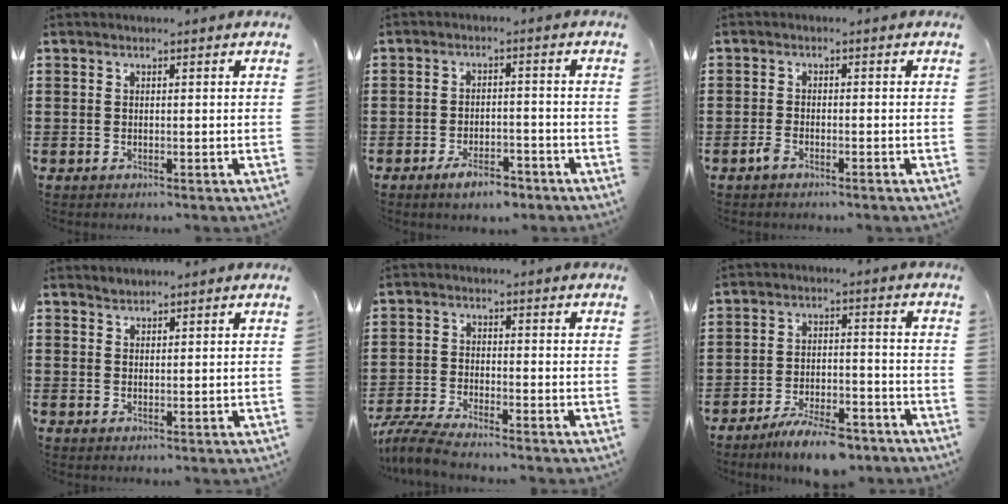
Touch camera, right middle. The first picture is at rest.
{"total": 4.4, "force": [-3.4, 1.3, 2.5], "torque": [-0.045, 0.006, -0.063]}
{"total": 1.6, "force": [-1.2, 0.3, 1.0], "torque": [-0.027, -0.003, -0.024]}
{"total": 1.2, "force": [1.1, 0.1, -0.4], "torque": [0.004, 0.000, 0.024]}
{"total": 4.6, "force": [-4.3, 0.1, 1.8], "torque": [-0.058, -0.014, -0.091]}
{"total": 7.7, "force": [-6.6, 1.5, 3.6], "torque": [-0.061, 0.009, -0.121]}